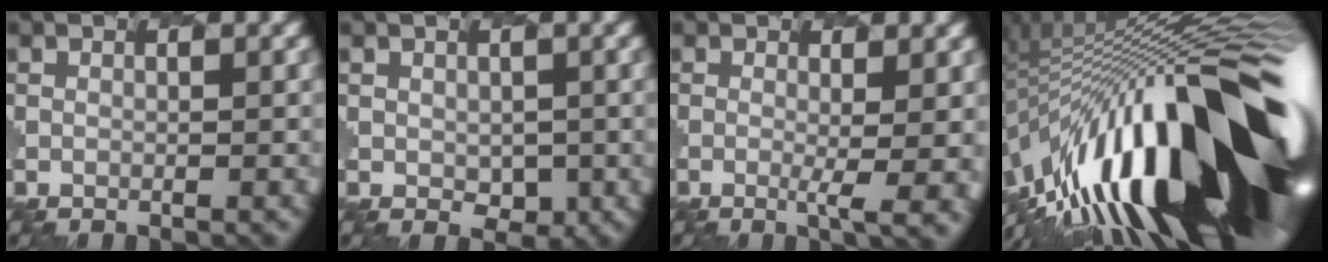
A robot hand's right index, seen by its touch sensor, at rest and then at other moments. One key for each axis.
{"total": 2.1, "fx": 0.0, "fy": 1.8, "fz": 1.1, "tx": -0.031, "ty": -0.022, "tz": 0.004}
{"total": 2.8, "fx": 0.2, "fy": 0.3, "fz": 2.8, "tx": -0.059, "ty": -0.016, "tz": 0.003}
{"total": 18.1, "fx": -5.2, "fy": 6.7, "fz": 15.9, "tx": -0.243, "ty": 0.026, "tz": -0.123}